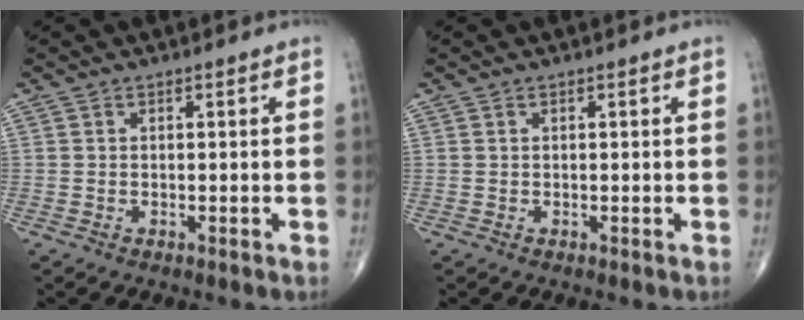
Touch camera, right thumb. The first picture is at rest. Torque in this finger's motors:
{"motor_torque": [0.01, 0.01, -0.07, -0.04, 0.00]}